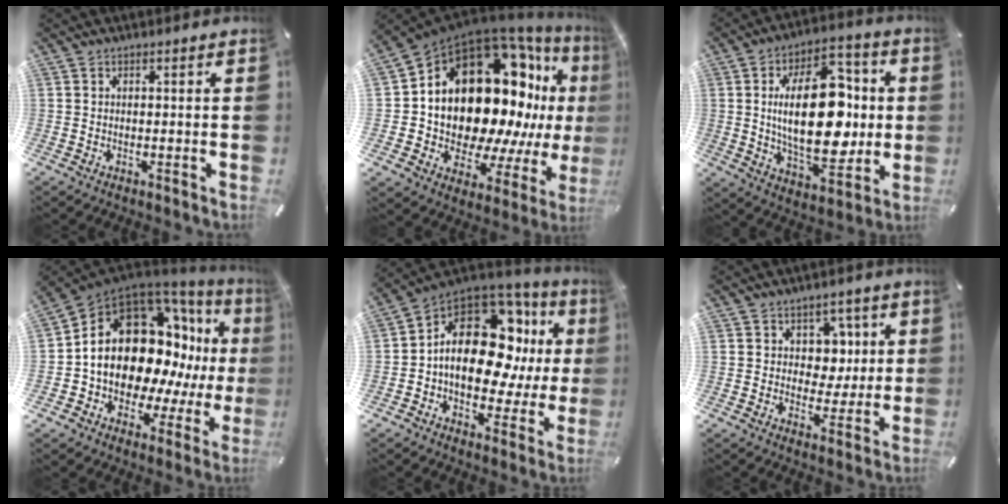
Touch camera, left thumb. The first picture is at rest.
{"total": 25.0, "force": [6.4, 16.4, 17.8], "torque": [-0.279, -0.091, 0.146]}
{"total": 23.5, "force": [1.1, 13.3, 19.3], "torque": [-0.328, -0.007, 0.018]}
{"total": 21.6, "force": [4.0, 15.2, 14.9], "torque": [-0.263, -0.046, 0.092]}
{"total": 18.6, "force": [2.7, 12.0, 14.0], "torque": [-0.221, -0.025, 0.043]}
{"total": 6.3, "force": [2.2, 5.7, 1.6], "torque": [-0.016, -0.008, 0.037]}